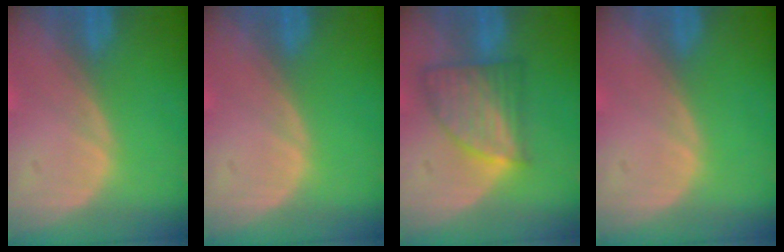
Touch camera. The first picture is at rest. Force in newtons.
{"total": 0.0}
{"total": 7.4, "press": 6.7, "slide": 3.3}
{"total": 0.0}